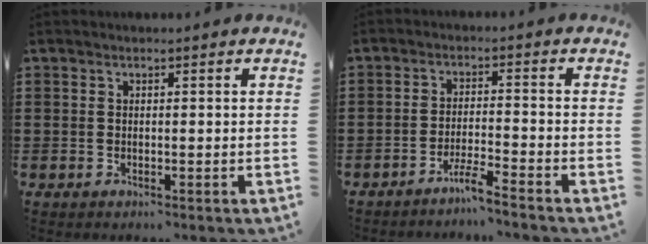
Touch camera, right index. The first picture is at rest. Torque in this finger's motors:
{"motor_torque": [-0.12, 0.17, -0.03, 0.01]}